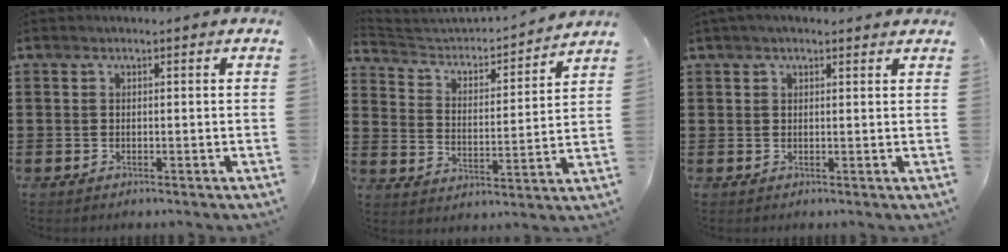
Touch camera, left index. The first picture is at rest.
{"total": 3.2, "force": [3.1, 0.6, 0.4], "torque": [-0.033, -0.035, 0.044]}
{"total": 1.5, "force": [1.2, 0.4, 0.9], "torque": [-0.019, 0.004, 0.022]}